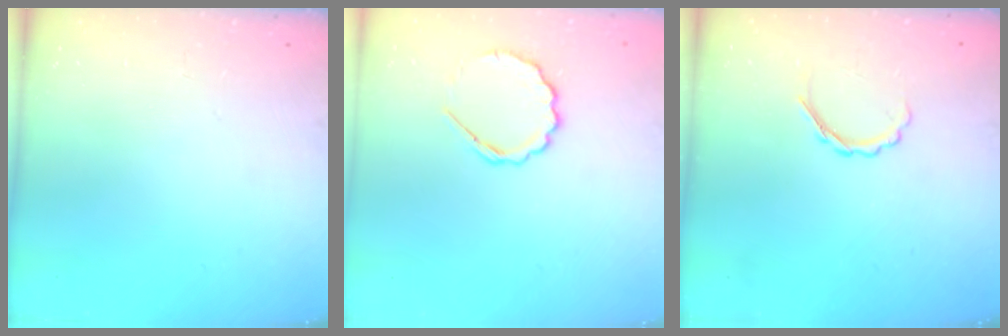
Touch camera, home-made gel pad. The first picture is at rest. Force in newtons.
{"total": 7.4, "press": 7.1, "slide": 2.0}
{"total": 3.5, "press": 3.4, "slide": 1.0}